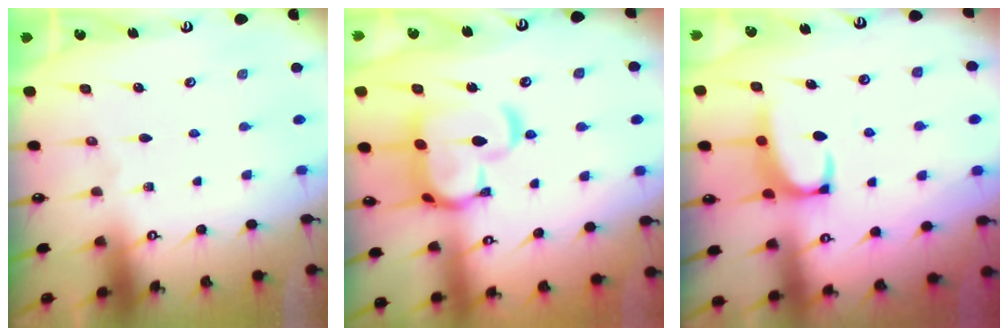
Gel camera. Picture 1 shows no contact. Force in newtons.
{"total": 9.4, "press": 9.4, "slide": 1.2}
{"total": 2.4, "press": 2.3, "slide": 0.7}